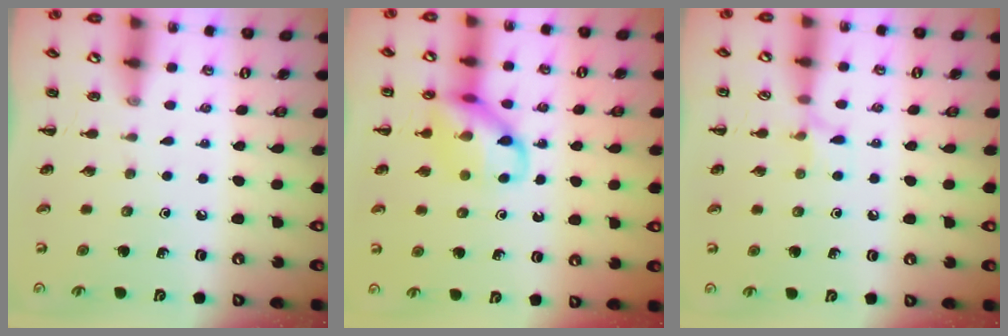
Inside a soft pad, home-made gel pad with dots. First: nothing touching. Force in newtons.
{"total": 11.7, "press": 11.7, "slide": 0.7}
{"total": 5.5, "press": 5.1, "slide": 2.1}